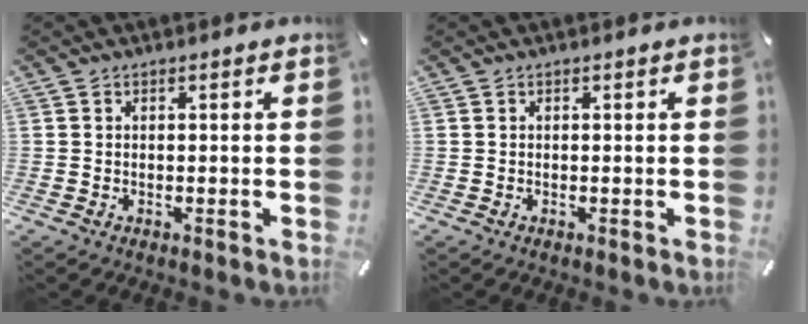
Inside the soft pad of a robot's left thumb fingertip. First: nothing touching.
{"total": 0.0}